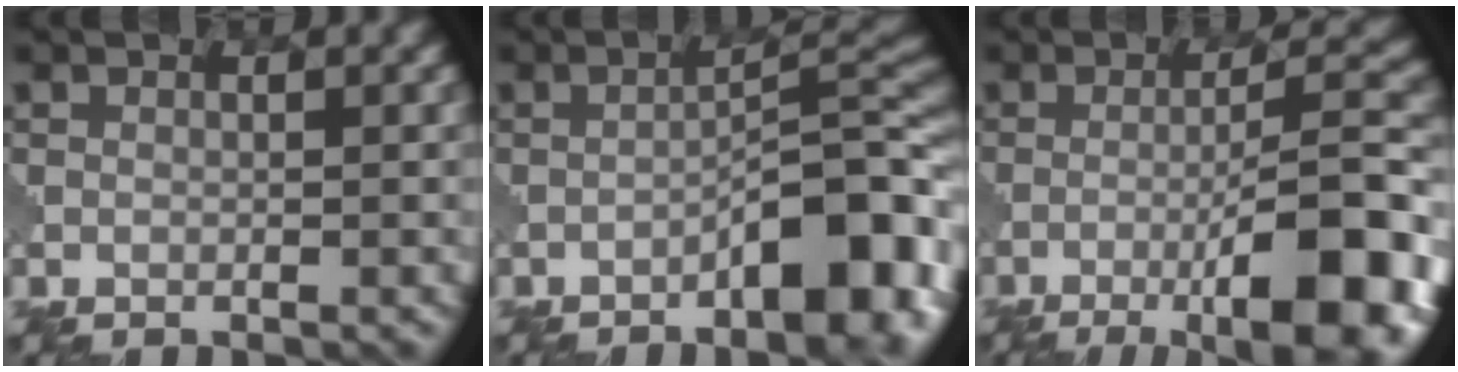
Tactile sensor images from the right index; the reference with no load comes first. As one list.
[{"total": 9.6, "force": [-4.7, 3.0, 7.9], "torque": [-0.099, 0.016, -0.069]}, {"total": 12.0, "force": [-5.5, 2.5, 10.3], "torque": [-0.137, 0.011, -0.081]}]